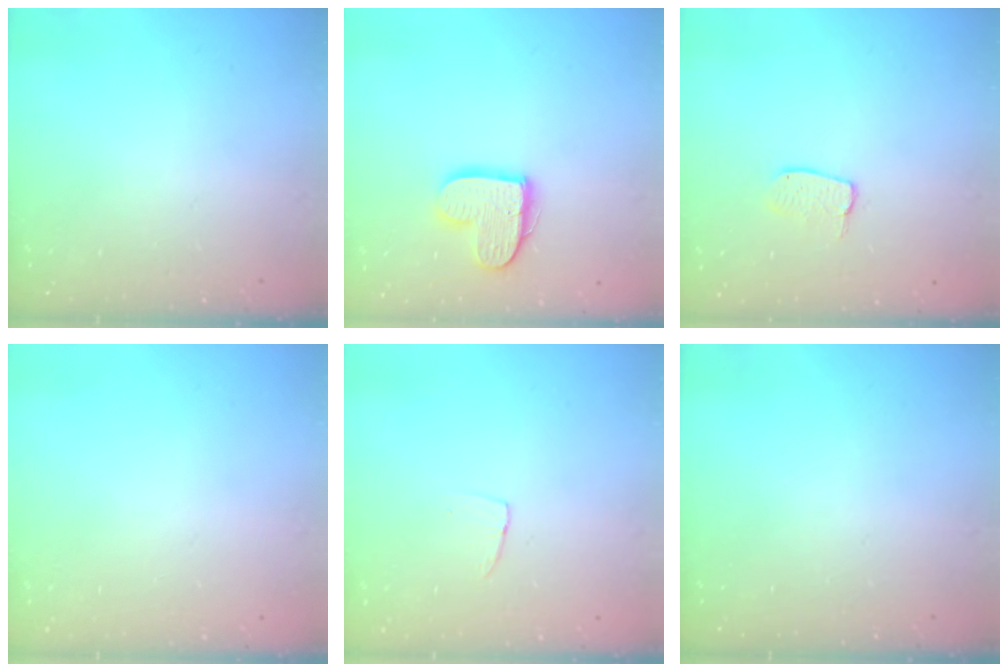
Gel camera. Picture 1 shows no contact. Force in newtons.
{"total": 13.4, "press": 13.3, "slide": 1.2}
{"total": 5.5, "press": 5.5, "slide": 0.3}
{"total": 0.0}
{"total": 2.9, "press": 2.9, "slide": 0.1}
{"total": 0.0}